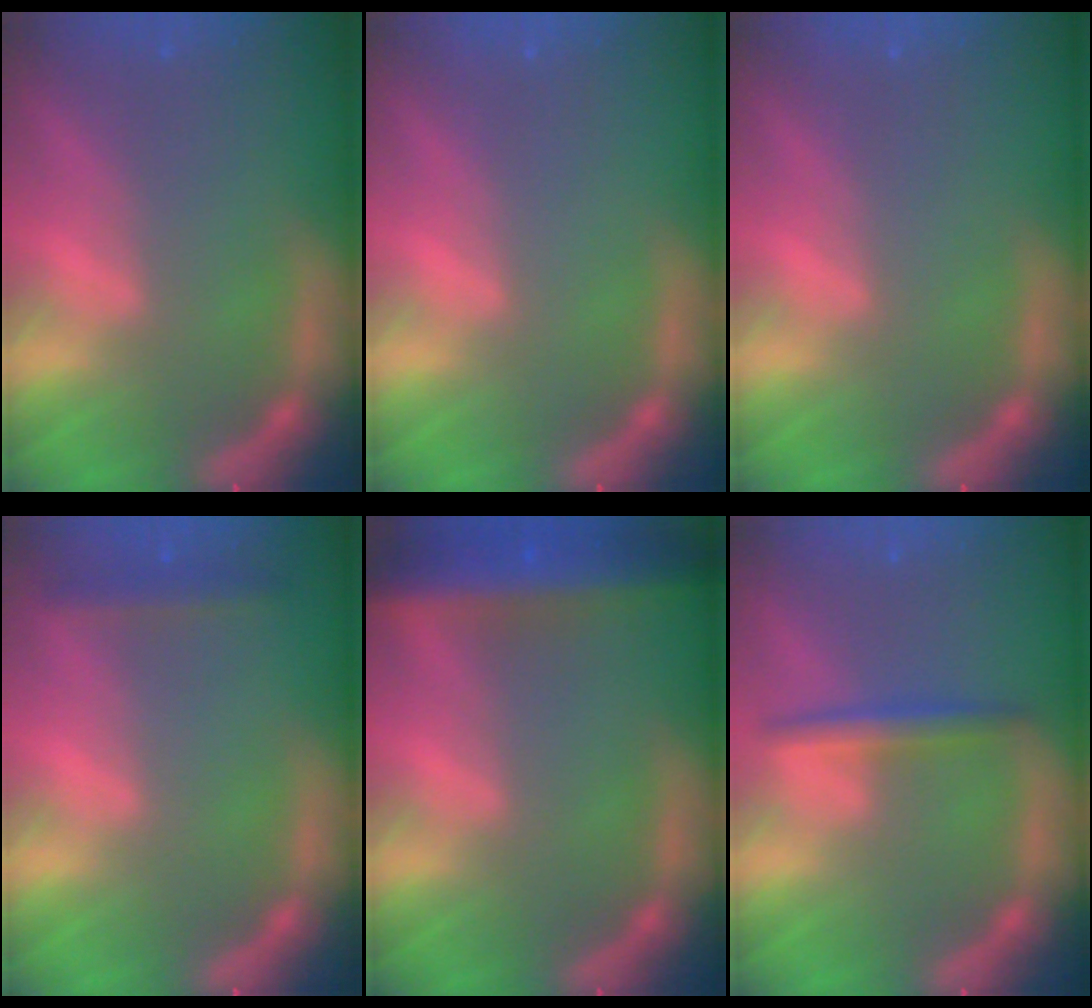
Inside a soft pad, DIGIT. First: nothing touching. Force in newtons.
{"total": 0.0}
{"total": 0.0}
{"total": 1.9}
{"total": 8.0}
{"total": 2.4}